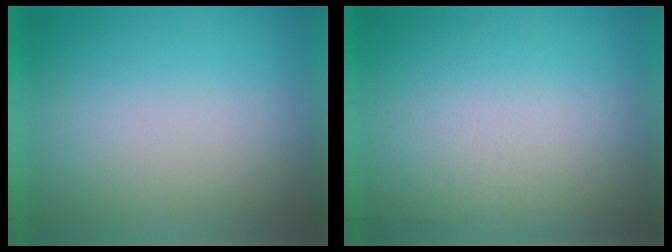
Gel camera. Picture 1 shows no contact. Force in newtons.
{"total": 3.0}